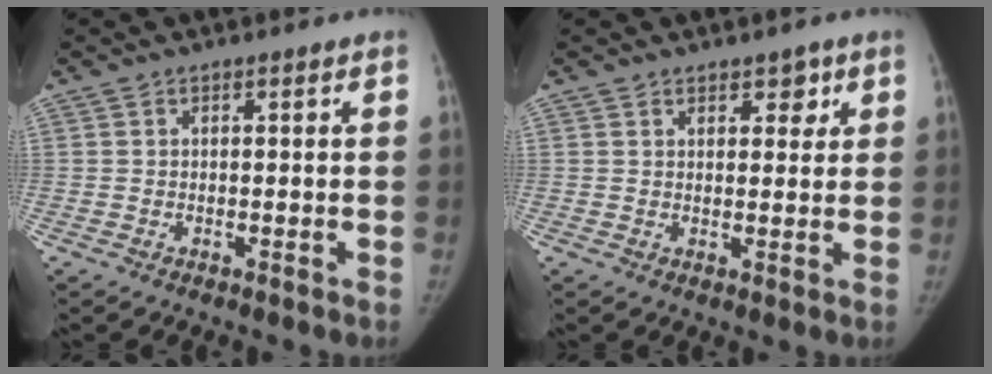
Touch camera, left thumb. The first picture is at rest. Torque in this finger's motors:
{"motor_torque": [-0.16, -0.01, -0.52, 0.04, -0.10]}